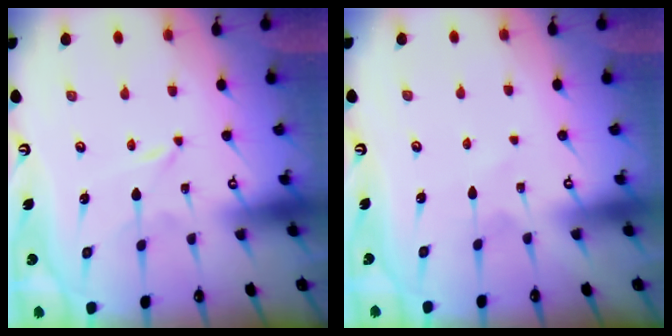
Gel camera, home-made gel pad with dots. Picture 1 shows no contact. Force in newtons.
{"total": 2.5, "press": 2.5, "slide": 0.2}